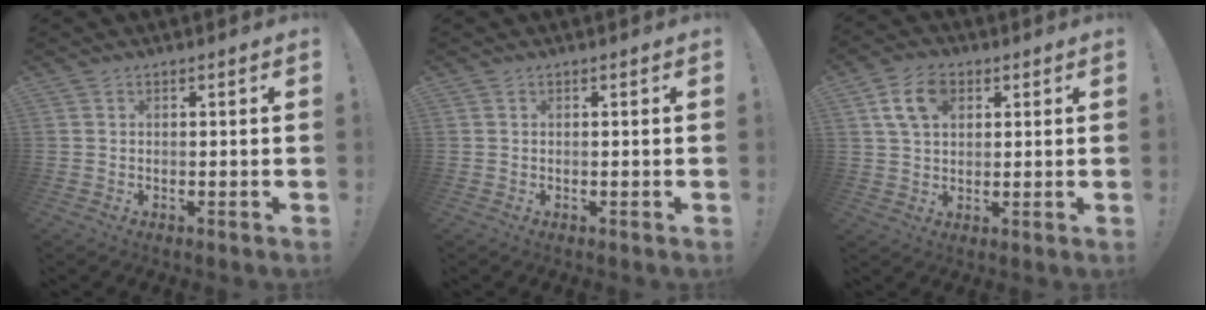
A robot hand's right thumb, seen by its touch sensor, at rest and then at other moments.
{"total": 0.0}
{"total": 9.3, "force": [3.3, 6.2, 6.1], "torque": [-0.109, 0.006, 0.064]}